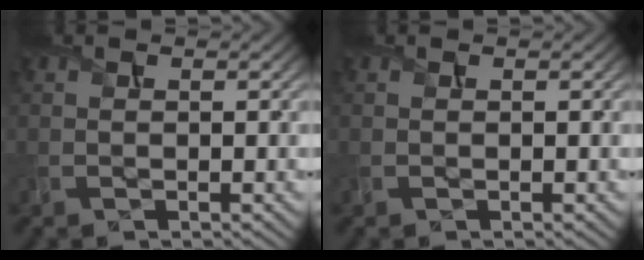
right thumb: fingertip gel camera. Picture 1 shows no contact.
{"total": 0.0}